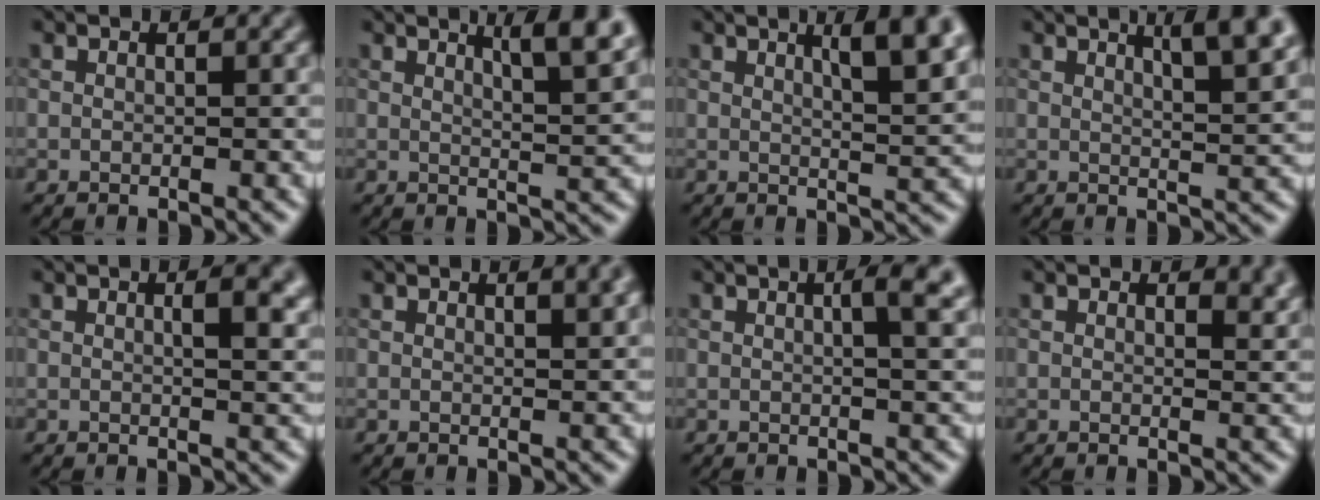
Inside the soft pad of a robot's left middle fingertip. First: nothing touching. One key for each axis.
{"total": 5.7, "fx": 3.4, "fy": 1.3, "fz": 4.4, "tx": -0.043, "ty": 0.011, "tz": 0.042}
{"total": 6.0, "fx": 2.8, "fy": 1.6, "fz": 5.1, "tx": -0.050, "ty": 0.011, "tz": 0.036}
{"total": 5.7, "fx": 3.3, "fy": 1.6, "fz": 4.4, "tx": -0.039, "ty": 0.020, "tz": 0.032}
{"total": 3.7, "fx": 1.0, "fy": 1.3, "fz": 3.3, "tx": -0.034, "ty": 0.006, "tz": 0.013}
{"total": 2.6, "fx": 1.6, "fy": 0.9, "fz": 1.9, "tx": -0.009, "ty": 0.004, "tz": 0.016}
{"total": 4.8, "fx": 1.4, "fy": 1.6, "fz": 4.3, "tx": -0.034, "ty": 0.021, "tz": 0.006}
{"total": 2.2, "fx": 1.5, "fy": 0.9, "fz": 1.3, "tx": -0.016, "ty": -0.007, "tz": 0.024}